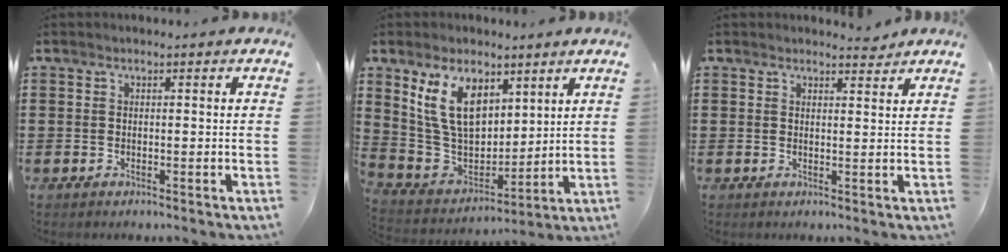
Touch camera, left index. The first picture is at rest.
{"total": 11.6, "force": [5.8, 7.2, 6.9], "torque": [-0.164, -0.001, 0.112]}
{"total": 2.4, "force": [2.3, 0.3, 0.4], "torque": [-0.007, -0.006, 0.042]}